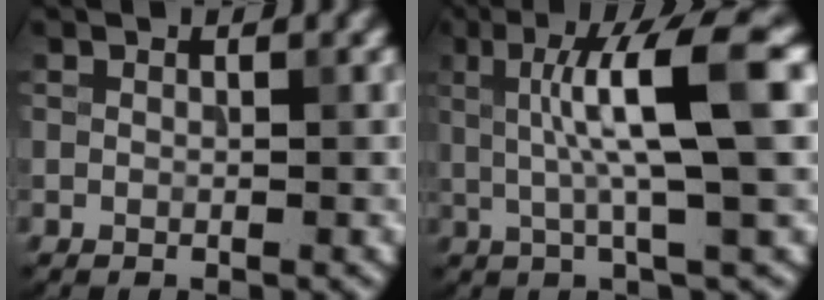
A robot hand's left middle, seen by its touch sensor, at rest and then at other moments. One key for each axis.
{"total": 9.0, "fx": 1.5, "fy": 1.5, "fz": 8.7, "tx": -0.131, "ty": 0.011, "tz": 0.025}